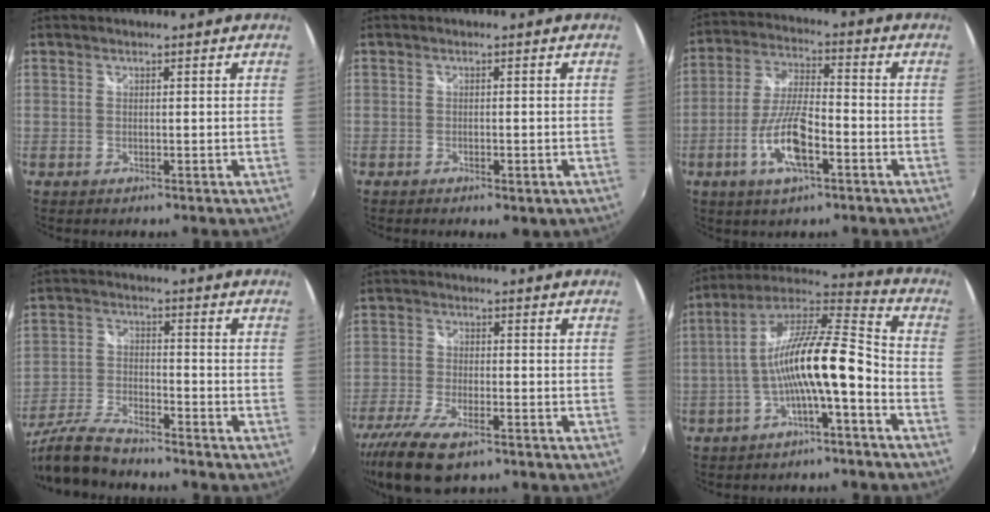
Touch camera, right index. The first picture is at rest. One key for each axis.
{"total": 2.8, "fx": -1.6, "fy": 1.1, "fz": 2.1, "tx": -0.037, "ty": -0.008, "tz": -0.018}
{"total": 11.0, "fx": -4.6, "fy": 3.2, "fz": 9.5, "tx": -0.199, "ty": -0.003, "tz": -0.086}
{"total": 11.6, "fx": -10.0, "fy": 2.1, "fz": 5.4, "tx": -0.124, "ty": -0.018, "tz": -0.193}
{"total": 11.8, "fx": -8.2, "fy": 3.9, "fz": 7.5, "tx": -0.178, "ty": -0.037, "tz": -0.156}
{"total": 14.8, "fx": -4.5, "fy": 2.4, "fz": 13.9, "tx": -0.259, "ty": 0.016, "tz": -0.082}